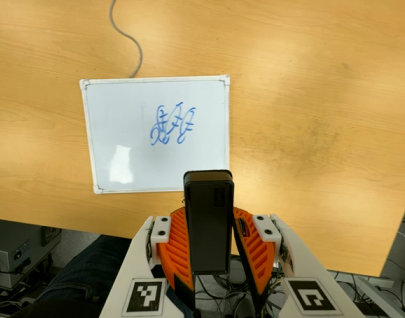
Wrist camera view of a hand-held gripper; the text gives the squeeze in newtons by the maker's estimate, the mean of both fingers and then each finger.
{"total": 6.5, "left": 6.0, "right": 7.0}